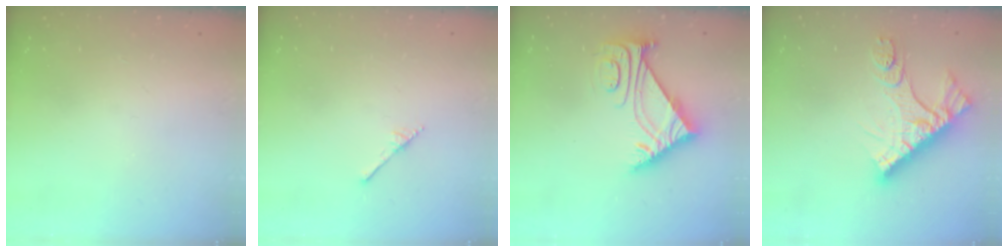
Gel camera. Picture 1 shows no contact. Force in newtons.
{"total": 1.7, "press": 1.7, "slide": 0.1}
{"total": 8.0, "press": 8.0, "slide": 0.6}
{"total": 14.3, "press": 14.3, "slide": 1.2}